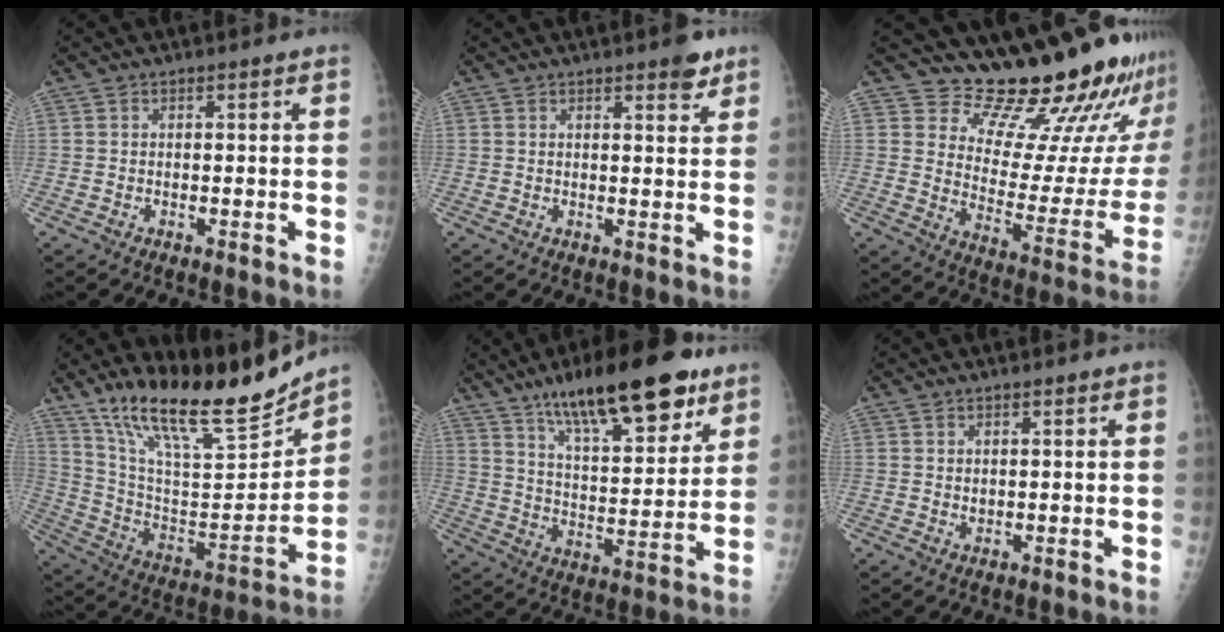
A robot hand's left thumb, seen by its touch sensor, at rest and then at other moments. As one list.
[{"total": 3.7, "force": [2.5, 1.2, 2.4], "torque": [-0.019, -0.013, 0.030]}, {"total": 22.1, "force": [20.1, 4.4, 8.0], "torque": [-0.074, -0.189, 0.267]}, {"total": 23.3, "force": [18.7, 5.7, 12.6], "torque": [-0.175, -0.095, 0.324]}, {"total": 21.9, "force": [14.2, 6.9, 15.1], "torque": [-0.206, -0.057, 0.232]}, {"total": 1.1, "force": [0.6, 0.7, 0.7], "torque": [-0.007, -0.005, 0.013]}]